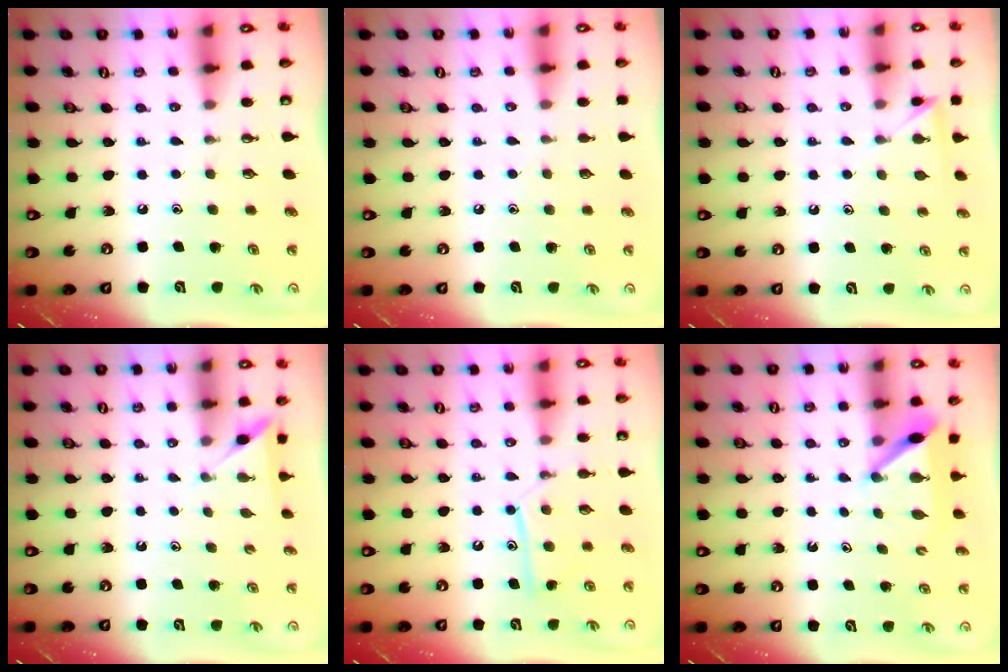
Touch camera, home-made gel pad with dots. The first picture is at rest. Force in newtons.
{"total": 3.3, "press": 3.3, "slide": 0.3}
{"total": 3.9, "press": 3.9, "slide": 0.3}
{"total": 2.2, "press": 2.2, "slide": 0.2}
{"total": 11.5, "press": 11.4, "slide": 0.8}
{"total": 6.1, "press": 6.1, "slide": 0.5}